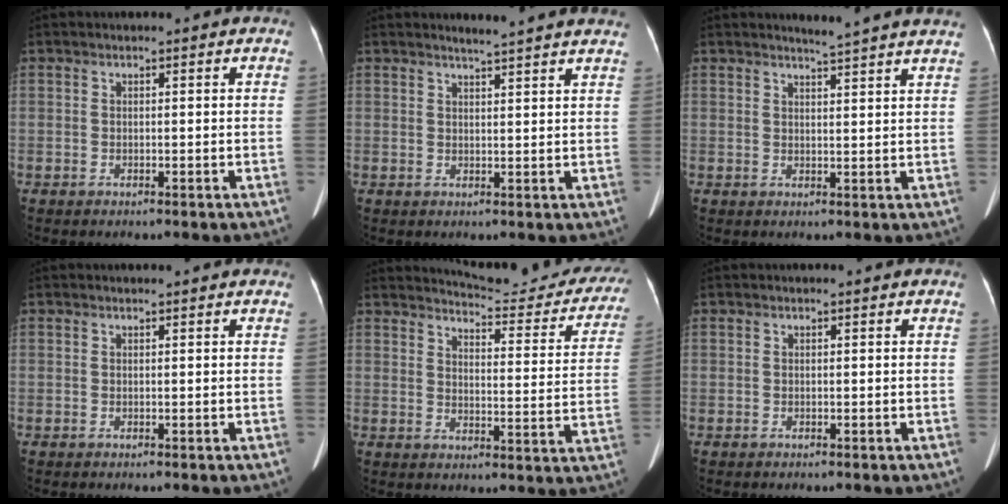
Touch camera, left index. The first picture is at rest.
{"total": 7.5, "force": [6.9, -0.4, 2.8], "torque": [-0.040, 0.007, 0.070]}
{"total": 7.1, "force": [6.6, -1.0, 2.4], "torque": [-0.035, -0.002, 0.069]}
{"total": 0.7, "force": [0.7, 0.1, 0.2], "torque": [-0.007, 0.007, 0.008]}
{"total": 19.3, "force": [18.6, 2.5, 4.8], "torque": [-0.049, -0.080, 0.208]}
{"total": 0.0}